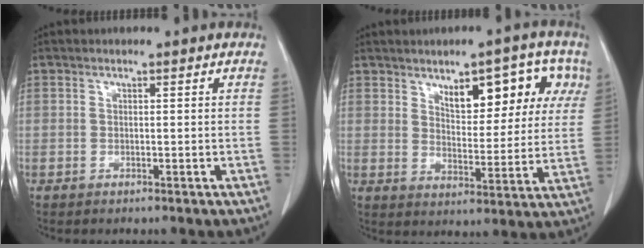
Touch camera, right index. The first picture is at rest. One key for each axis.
{"total": 11.9, "fx": 5.9, "fy": 4.7, "fz": 9.2, "tx": -0.116, "ty": 0.019, "tz": 0.086}